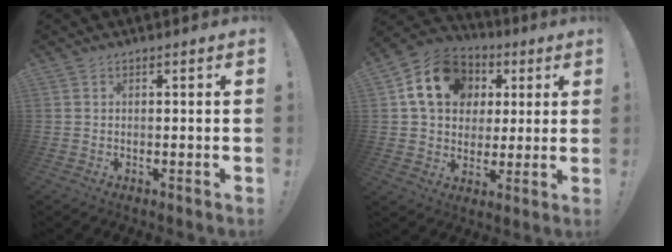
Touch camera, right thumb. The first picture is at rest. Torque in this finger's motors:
{"motor_torque": [-0.14, 0.97, 1.52, 0.12, 0.47]}